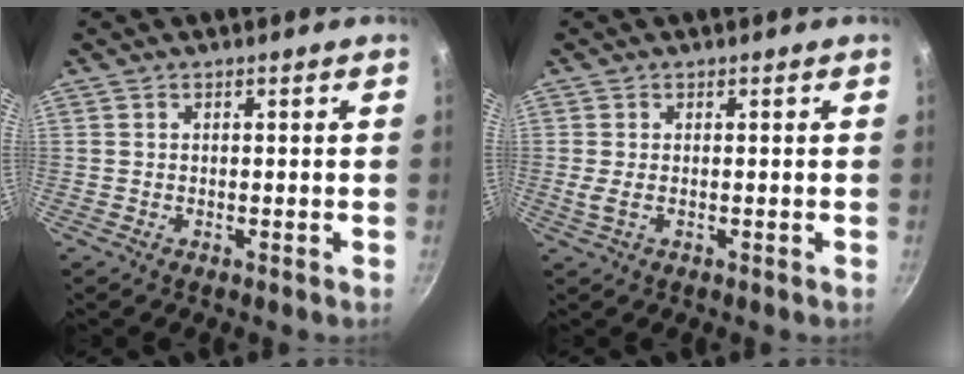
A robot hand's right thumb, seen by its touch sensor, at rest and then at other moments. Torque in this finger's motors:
{"motor_torque": [-0.06, 0.08, 0.31, 0.11, 0.11]}